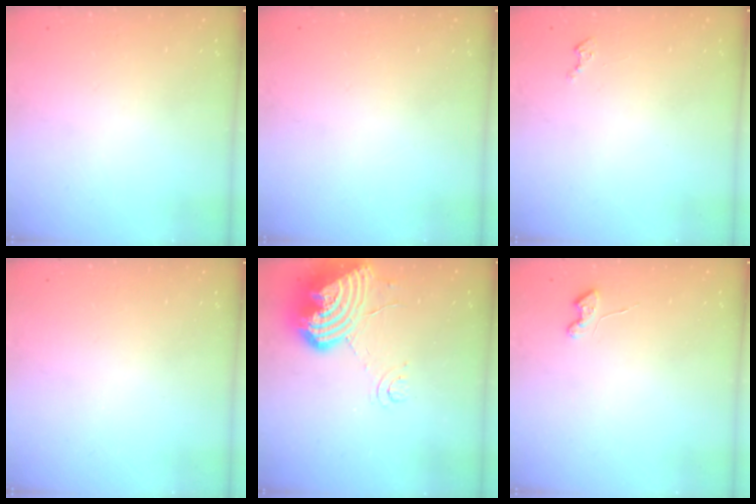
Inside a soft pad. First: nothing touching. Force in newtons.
{"total": 0.0}
{"total": 1.6, "press": 1.5, "slide": 0.2}
{"total": 0.0}
{"total": 18.8, "press": 18.6, "slide": 2.6}
{"total": 3.6, "press": 3.6, "slide": 0.6}